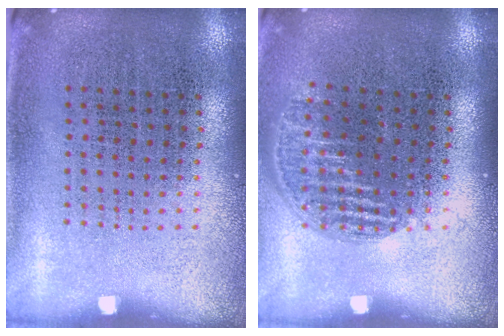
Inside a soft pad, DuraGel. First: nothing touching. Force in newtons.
{"total": 1.2, "press": 1.1, "slide": 0.5}